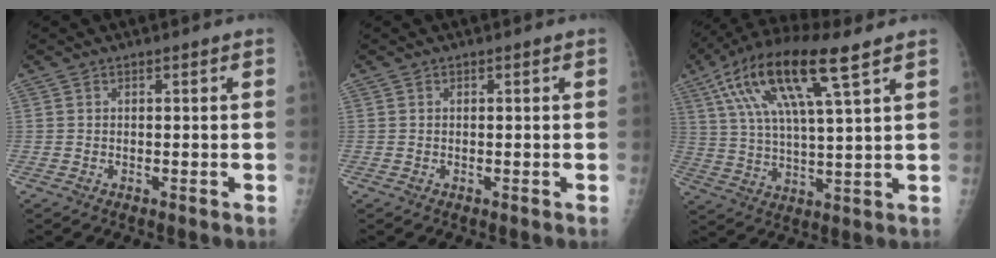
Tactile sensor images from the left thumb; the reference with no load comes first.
{"total": 0.0}
{"total": 16.9, "force": [8.4, 3.7, 14.1], "torque": [-0.276, -0.009, 0.157]}